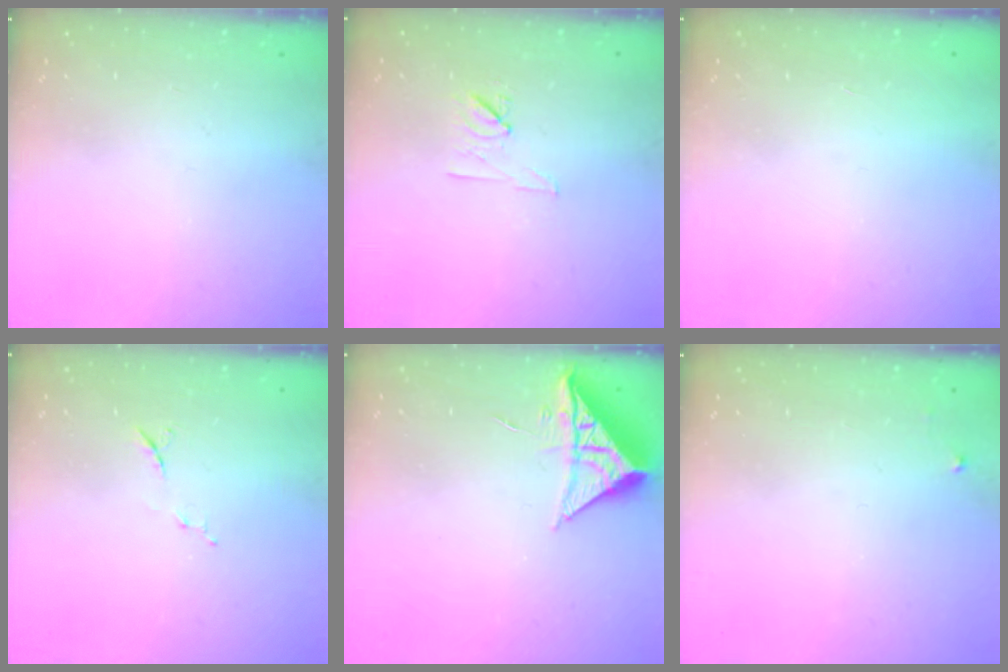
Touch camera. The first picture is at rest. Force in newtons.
{"total": 7.3, "press": 7.2, "slide": 1.3}
{"total": 1.7, "press": 1.7, "slide": 0.1}
{"total": 6.4, "press": 6.3, "slide": 1.3}
{"total": 8.6, "press": 8.6, "slide": 0.2}
{"total": 2.5, "press": 2.5, "slide": 0.4}